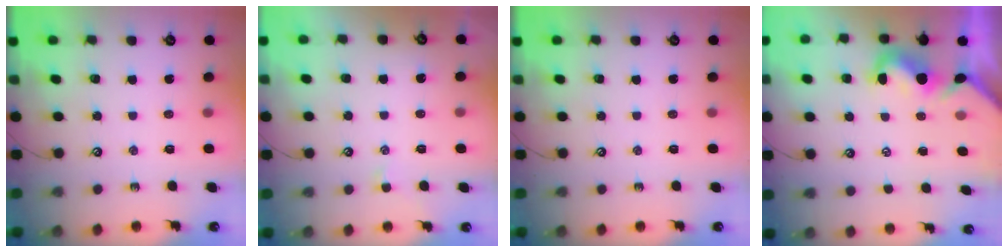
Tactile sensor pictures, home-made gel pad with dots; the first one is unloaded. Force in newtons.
{"total": 0.0}
{"total": 0.0}
{"total": 1.7, "press": 1.6, "slide": 0.6}